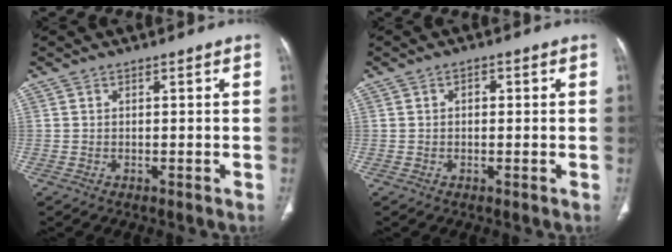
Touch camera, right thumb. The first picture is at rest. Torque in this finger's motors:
{"motor_torque": [-0.57, 0.32, -0.17, 0.01, 0.04]}